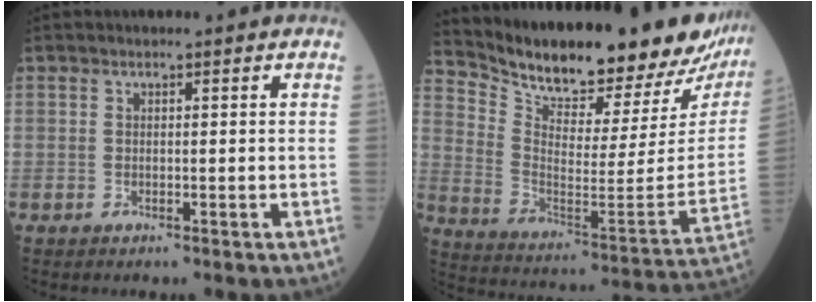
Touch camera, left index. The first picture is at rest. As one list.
[{"total": 28.0, "force": [24.9, 5.8, 11.5], "torque": [-0.202, -0.074, 0.344]}]